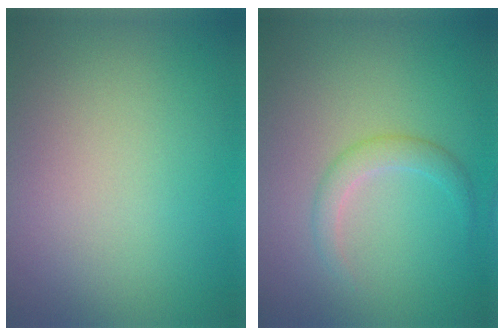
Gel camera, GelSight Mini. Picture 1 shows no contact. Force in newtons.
{"total": 1.9, "press": 1.9, "slide": 0.0}